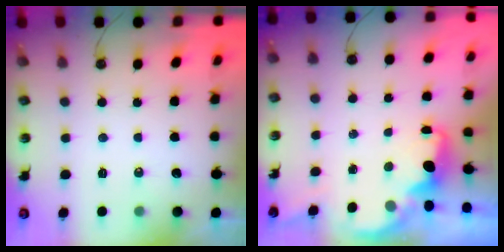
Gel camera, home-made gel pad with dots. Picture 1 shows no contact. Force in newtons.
{"total": 2.1, "press": 2.0, "slide": 0.7}